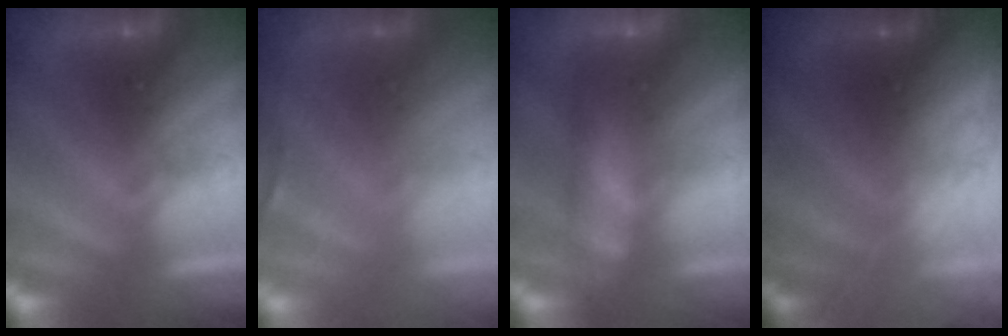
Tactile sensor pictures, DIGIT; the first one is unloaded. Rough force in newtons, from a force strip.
{"total": 2.4}
{"total": 8.7}
{"total": 5.6}